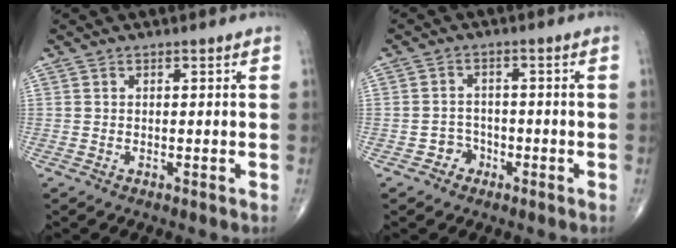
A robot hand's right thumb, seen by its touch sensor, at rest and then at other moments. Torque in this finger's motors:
{"motor_torque": [-0.02, 0.00, 0.09, 0.14, -0.02]}